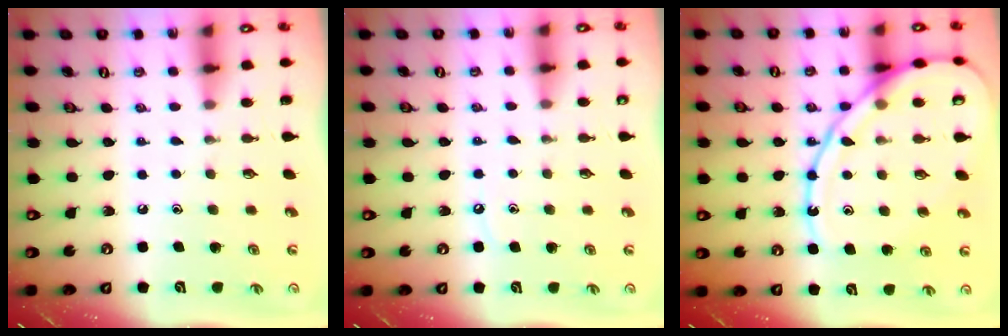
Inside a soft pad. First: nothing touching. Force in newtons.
{"total": 4.5, "press": 4.4, "slide": 0.4}
{"total": 16.9, "press": 16.8, "slide": 1.8}